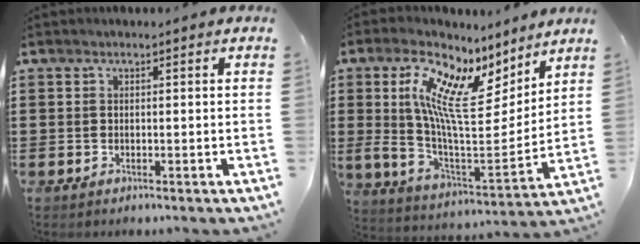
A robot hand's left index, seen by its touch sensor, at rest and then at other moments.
{"total": 12.6, "force": [7.7, 4.4, 9.0], "torque": [-0.197, -0.040, 0.135]}